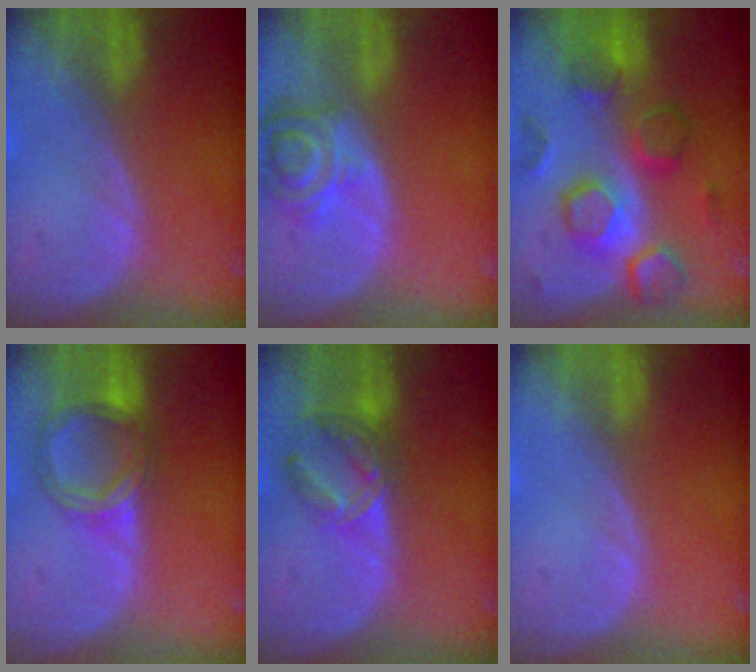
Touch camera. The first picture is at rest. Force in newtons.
{"total": 7.2, "press": 6.5, "slide": 3.0}
{"total": 9.5, "press": 9.5, "slide": 0.4}
{"total": 5.9, "press": 5.9, "slide": 0.8}
{"total": 7.3, "press": 6.2, "slide": 3.7}
{"total": 0.0}